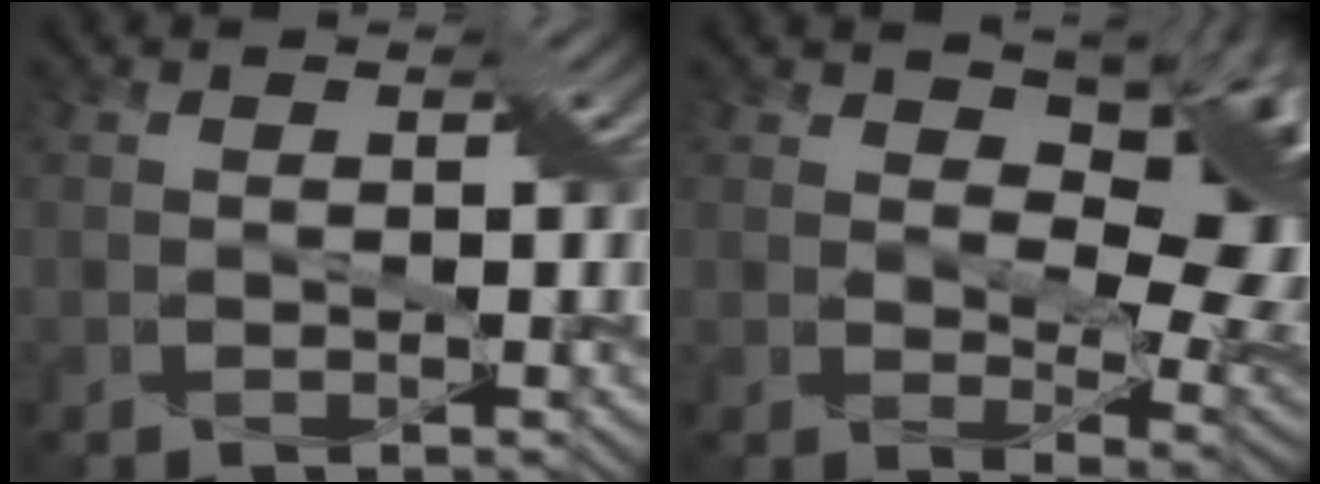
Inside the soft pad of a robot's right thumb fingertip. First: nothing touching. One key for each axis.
{"total": 12.5, "fx": 5.2, "fy": 6.3, "fz": 9.4, "tx": -0.132, "ty": 0.001, "tz": 0.077}